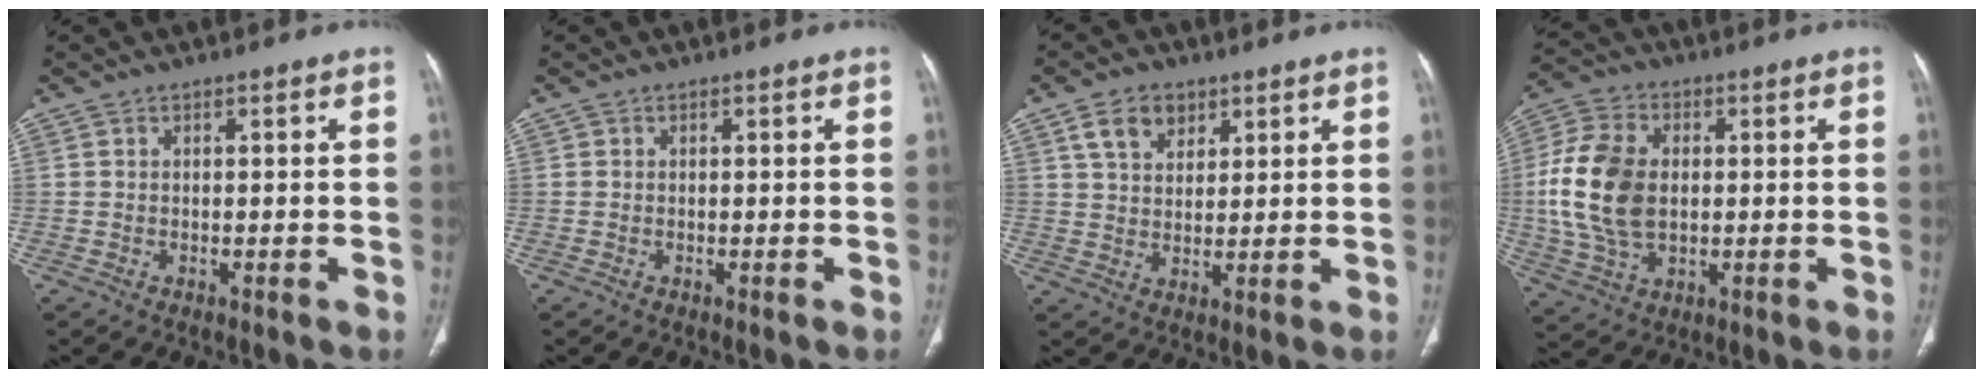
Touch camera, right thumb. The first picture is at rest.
{"total": 0.0}
{"total": 6.6, "force": [3.6, 4.5, 3.3], "torque": [-0.038, -0.016, 0.066]}
{"total": 15.3, "force": [0.5, 10.2, 11.4], "torque": [-0.232, 0.008, 0.011]}